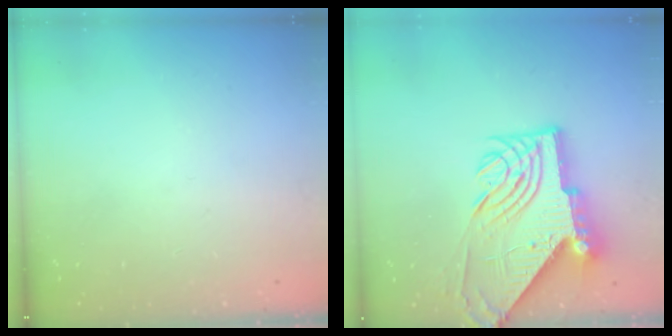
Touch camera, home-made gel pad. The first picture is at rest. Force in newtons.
{"total": 14.6, "press": 14.5, "slide": 1.6}